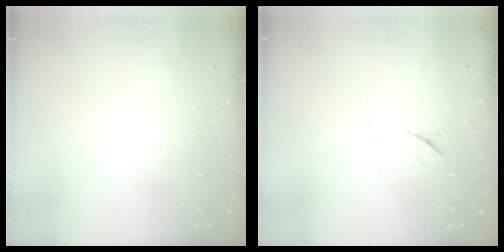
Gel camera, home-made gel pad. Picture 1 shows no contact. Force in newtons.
{"total": 8.1, "press": 8.0, "slide": 0.7}